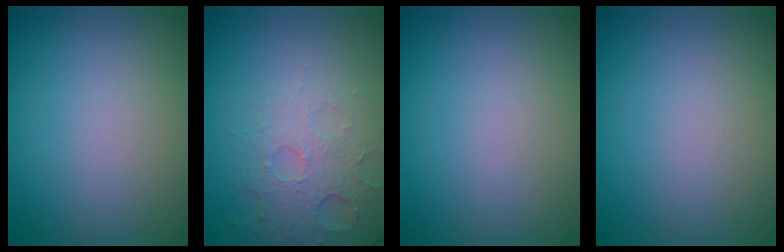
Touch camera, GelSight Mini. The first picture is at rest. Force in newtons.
{"total": 4.9, "press": 3.2, "slide": 3.6}
{"total": 0.0}
{"total": 0.0}